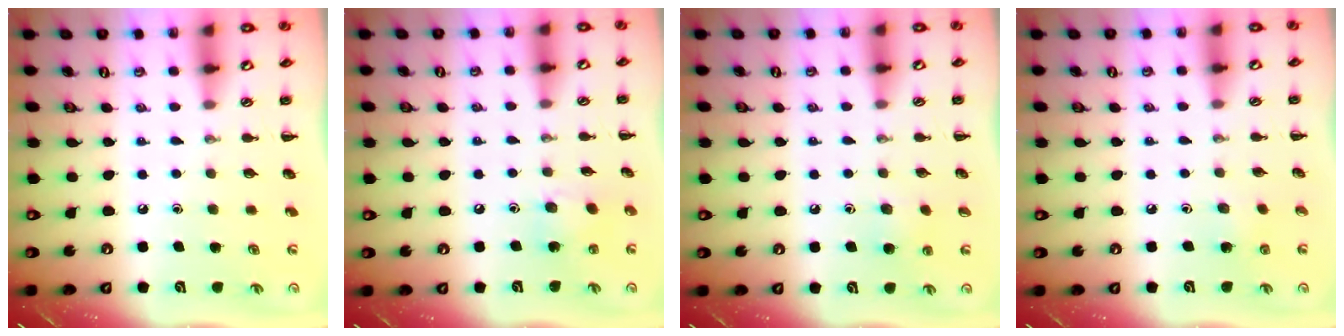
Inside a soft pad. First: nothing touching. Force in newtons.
{"total": 5.6, "press": 5.6, "slide": 0.6}
{"total": 6.0, "press": 5.5, "slide": 2.3}
{"total": 2.7, "press": 2.5, "slide": 0.8}